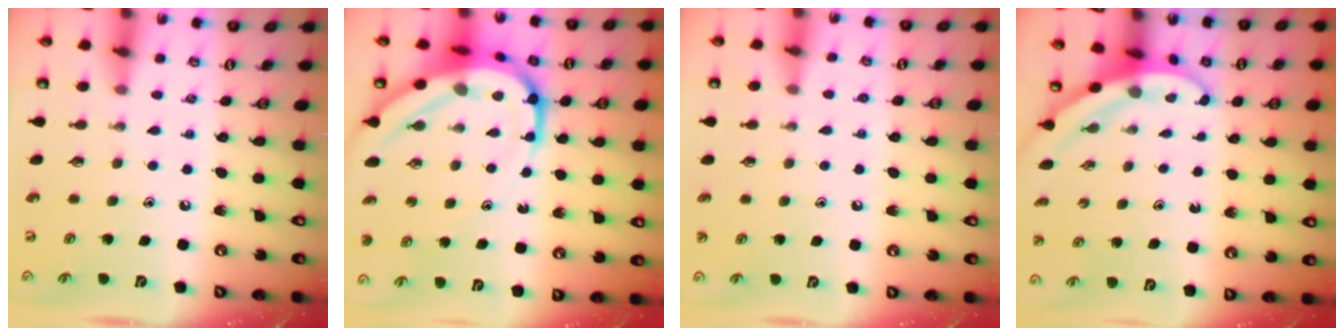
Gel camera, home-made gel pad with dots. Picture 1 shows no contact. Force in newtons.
{"total": 15.8, "press": 15.8, "slide": 1.4}
{"total": 2.9, "press": 2.8, "slide": 0.3}
{"total": 3.0, "press": 3.0, "slide": 0.1}